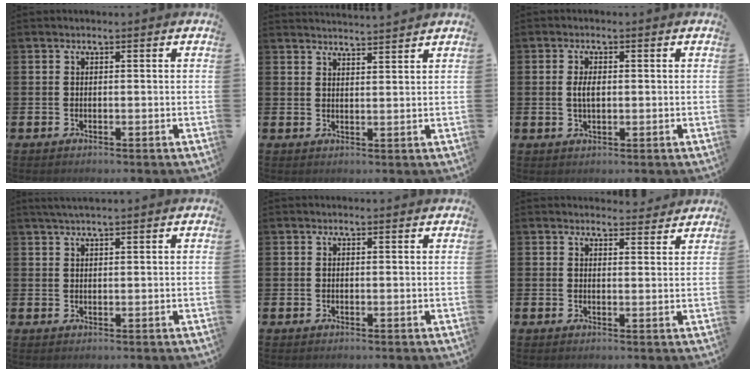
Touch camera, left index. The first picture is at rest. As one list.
[{"total": 3.2, "force": [3.2, -0.3, -0.1], "torque": [0.002, -0.022, 0.056]}, {"total": 2.8, "force": [0.2, 1.3, 2.4], "torque": [-0.045, 0.005, 0.001]}, {"total": 2.0, "force": [1.8, 0.1, 0.9], "torque": [-0.022, 0.004, 0.033]}, {"total": 0.0}, {"total": 2.7, "force": [2.7, 0.4, -0.1], "torque": [0.010, -0.019, 0.047]}]